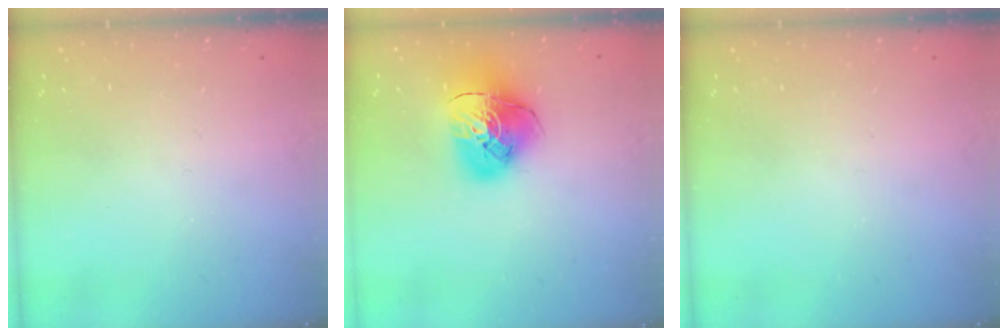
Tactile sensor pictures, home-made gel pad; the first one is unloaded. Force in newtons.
{"total": 14.1, "press": 14.0, "slide": 1.7}
{"total": 0.0}